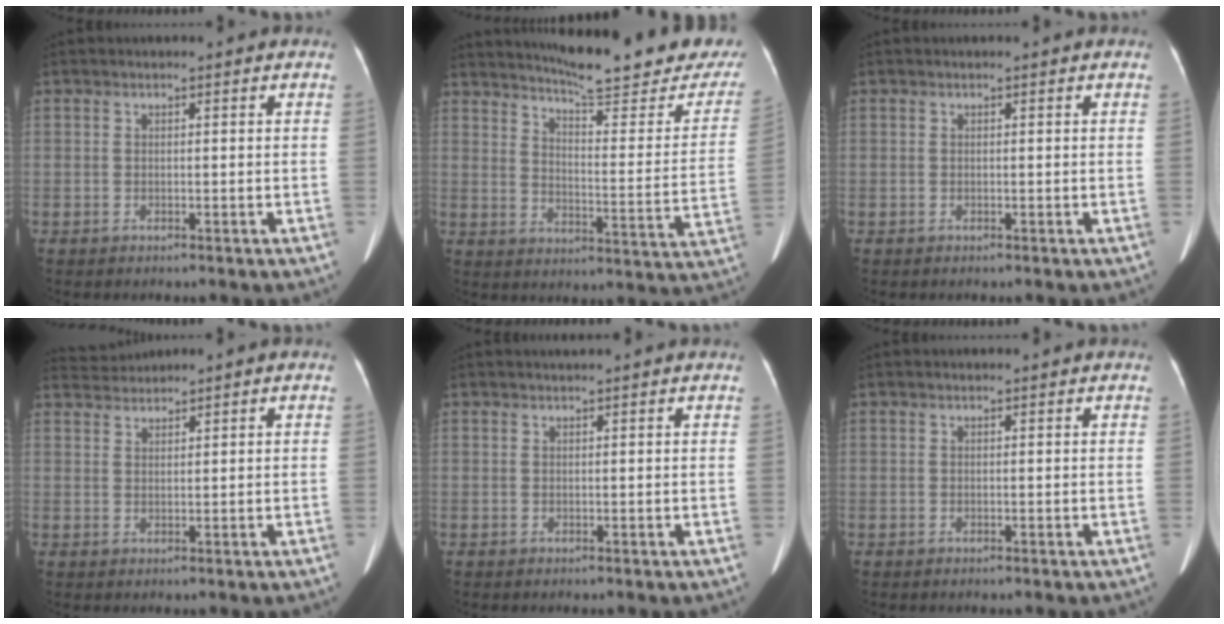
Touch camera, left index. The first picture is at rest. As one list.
[{"total": 23.8, "force": [21.0, 2.6, 10.9], "torque": [-0.153, -0.068, 0.255]}, {"total": 0.0}, {"total": 2.2, "force": [2.2, -0.3, -0.3], "torque": [-0.005, 0.018, 0.055]}, {"total": 1.5, "force": [1.3, -0.3, 0.6], "torque": [-0.011, 0.012, 0.025]}, {"total": 0.0}]